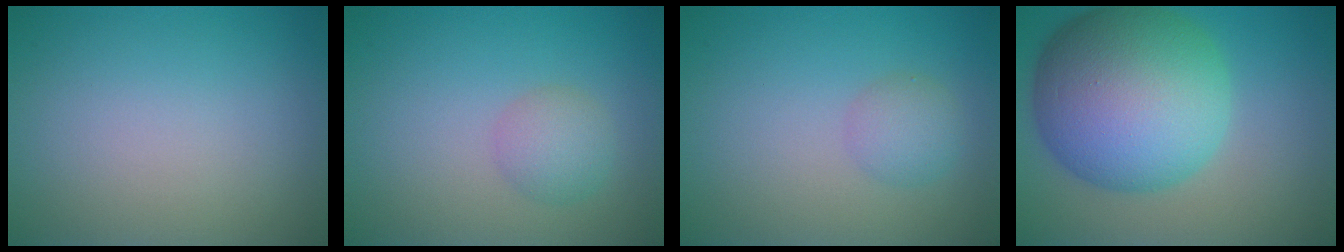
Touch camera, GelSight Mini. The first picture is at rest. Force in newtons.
{"total": 2.3, "press": 2.3, "slide": 0.0}
{"total": 2.0, "press": 2.0, "slide": 0.0}
{"total": 14.3, "press": 14.3, "slide": 0.2}